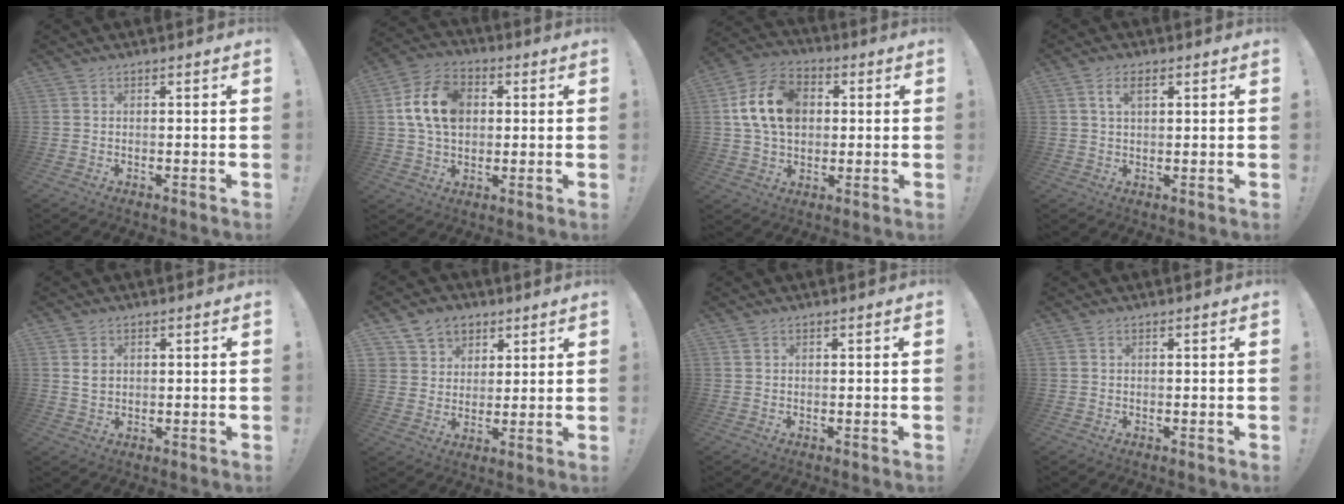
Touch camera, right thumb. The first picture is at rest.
{"total": 14.5, "force": [2.7, 10.4, 9.8], "torque": [-0.176, 0.008, 0.054]}
{"total": 16.1, "force": [3.0, 11.7, 10.7], "torque": [-0.184, 0.003, 0.060]}
{"total": 4.4, "force": [1.8, 2.2, 3.4], "torque": [-0.057, 0.002, 0.031]}
{"total": 2.9, "force": [1.0, 2.2, 1.7], "torque": [-0.019, -0.002, 0.017]}
{"total": 7.9, "force": [4.4, 6.6, 1.1], "torque": [-0.018, -0.033, 0.089]}
{"total": 0.7, "force": [0.4, 0.4, 0.4], "torque": [-0.010, 0.002, 0.009]}
{"total": 0.0}